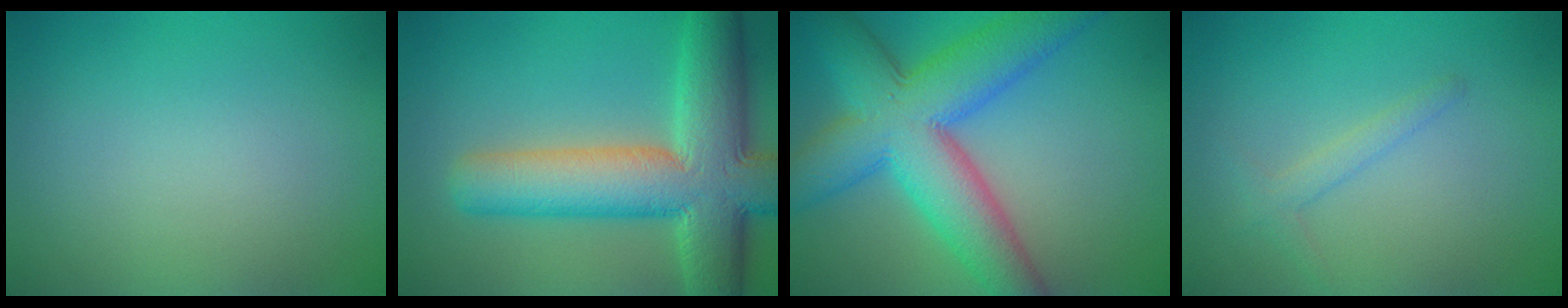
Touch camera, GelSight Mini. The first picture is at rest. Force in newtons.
{"total": 11.4, "press": 11.4, "slide": 0.4}
{"total": 11.0, "press": 11.0, "slide": 0.4}
{"total": 1.4, "press": 1.4, "slide": 0.1}